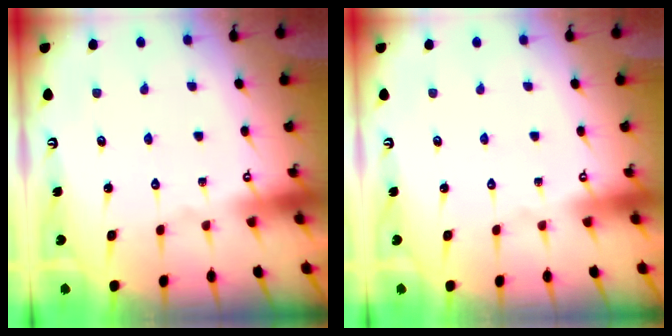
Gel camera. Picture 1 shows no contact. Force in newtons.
{"total": 0.0}